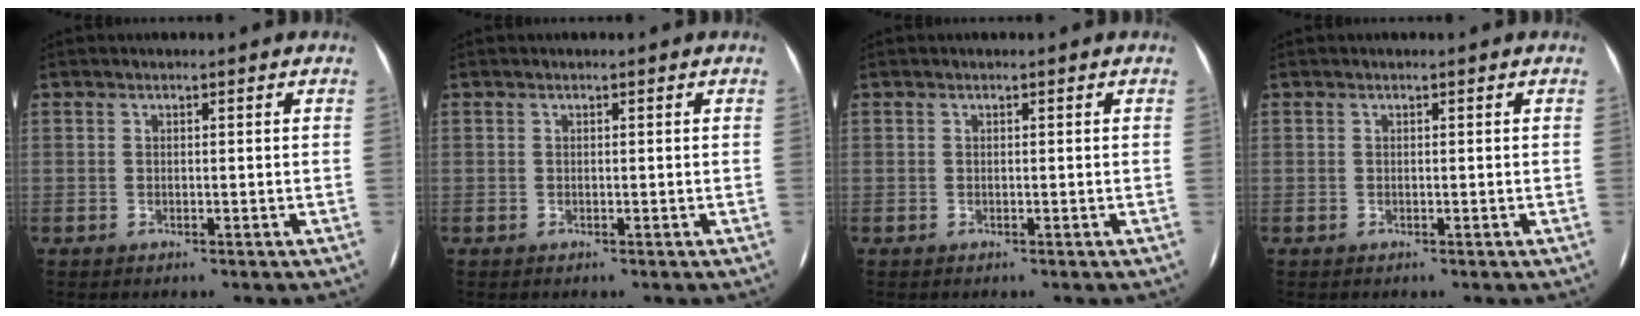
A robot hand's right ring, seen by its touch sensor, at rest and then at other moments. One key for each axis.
{"total": 0.0}
{"total": 0.0}
{"total": 0.0}